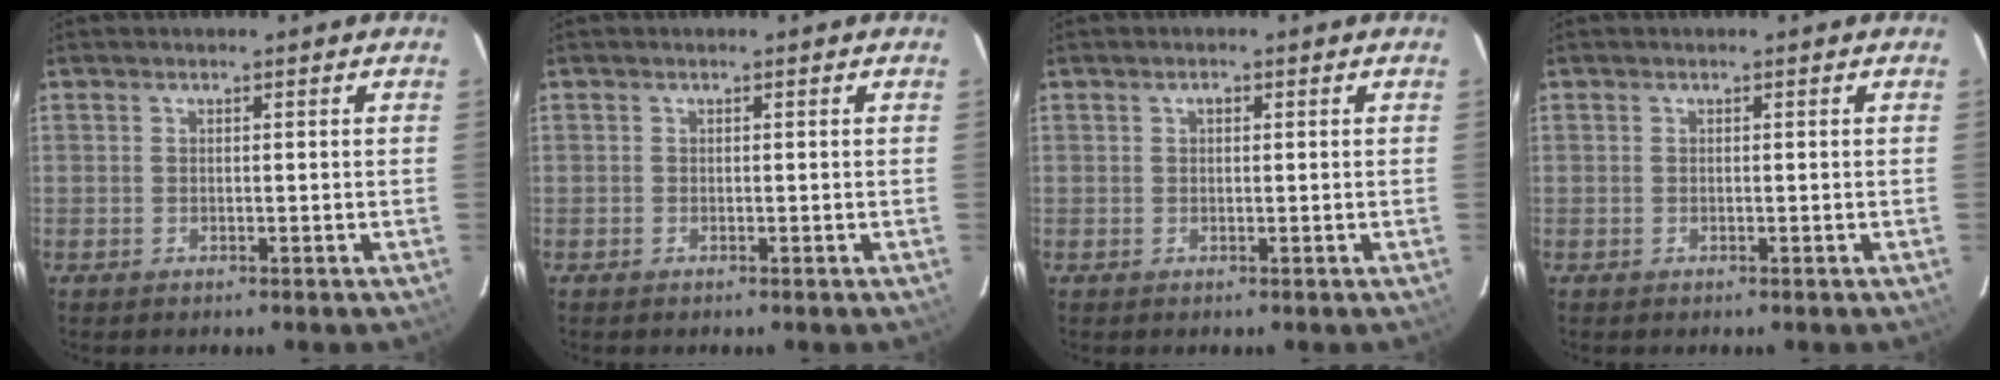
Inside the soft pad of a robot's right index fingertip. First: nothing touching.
{"total": 0.0}
{"total": 0.9, "force": [0.3, 0.6, 0.6], "torque": [-0.009, 0.005, 0.004]}
{"total": 0.0}